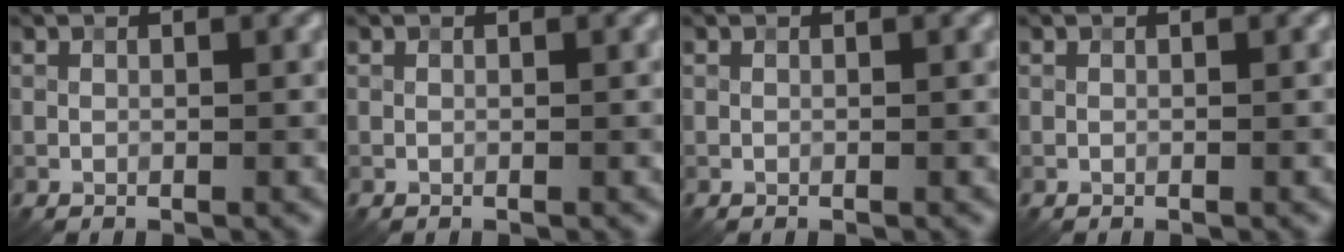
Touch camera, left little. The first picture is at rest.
{"total": 0.0}
{"total": 0.0}
{"total": 0.0}